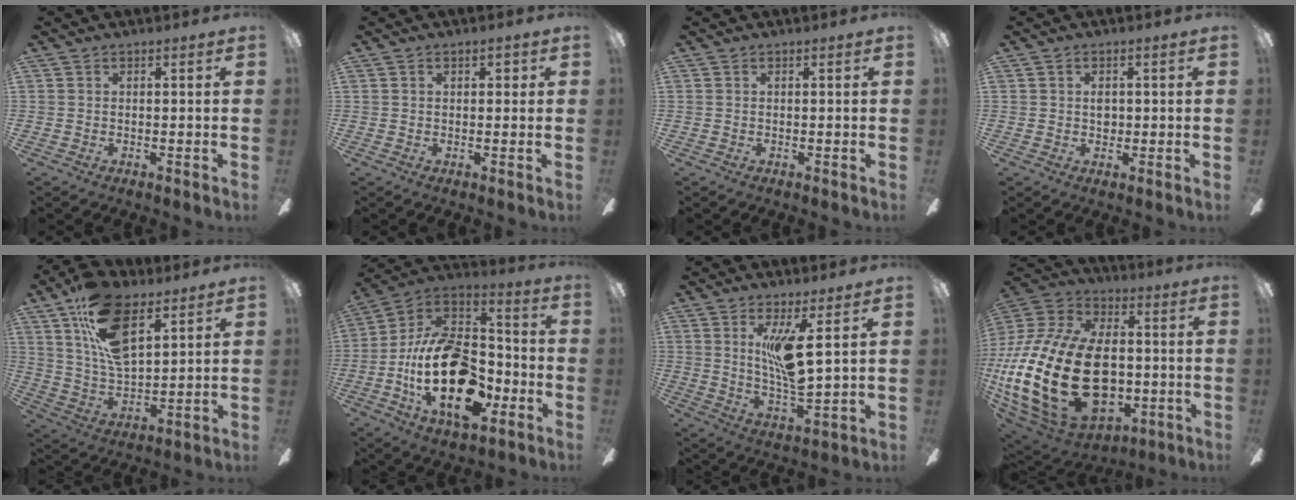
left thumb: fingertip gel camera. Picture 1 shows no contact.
{"total": 2.1, "force": [0.7, 1.2, 1.5], "torque": [-0.015, 0.002, 0.007]}
{"total": 0.0}
{"total": 2.3, "force": [0.4, 1.8, 1.4], "torque": [-0.013, -0.001, 0.002]}
{"total": 18.2, "force": [10.0, 9.0, 12.2], "torque": [-0.223, -0.030, 0.178]}
{"total": 27.2, "force": [-8.4, 15.6, 20.7], "torque": [-0.396, 0.036, -0.137]}
{"total": 11.3, "force": [4.0, 2.4, 10.3], "torque": [-0.197, -0.017, 0.063]}
{"total": 33.8, "force": [-4.6, 20.6, 26.4], "torque": [-0.576, 0.025, -0.064]}